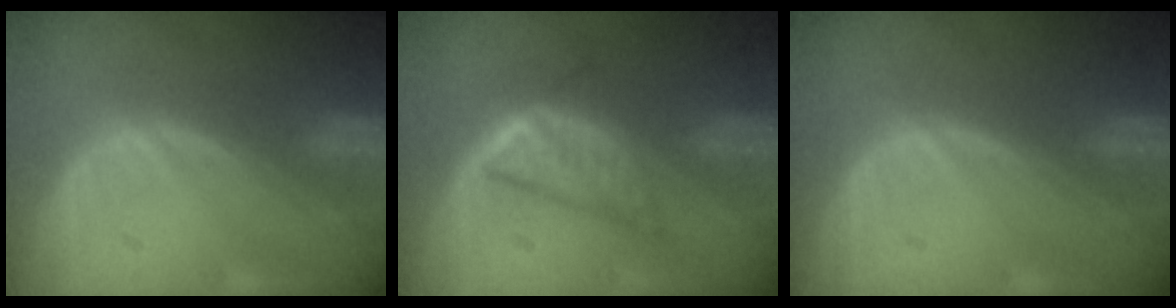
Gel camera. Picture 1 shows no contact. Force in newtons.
{"total": 5.5, "press": 5.3, "slide": 1.5}
{"total": 0.0}